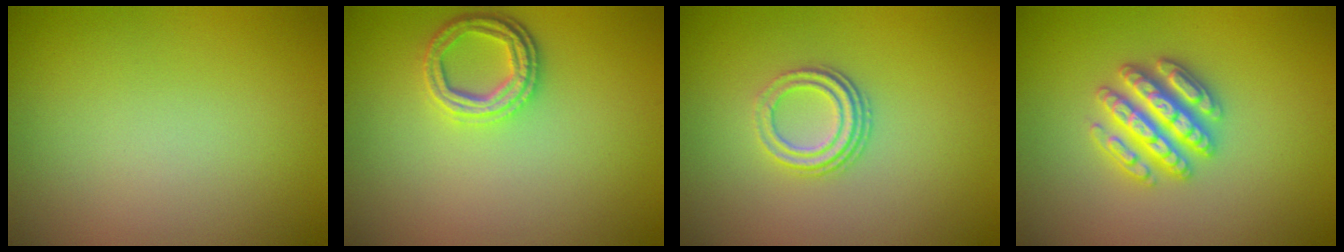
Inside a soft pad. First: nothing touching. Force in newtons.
{"total": 3.6, "press": 2.9, "slide": 2.1}
{"total": 3.0, "press": 2.2, "slide": 2.0}
{"total": 4.7, "press": 4.6, "slide": 0.9}